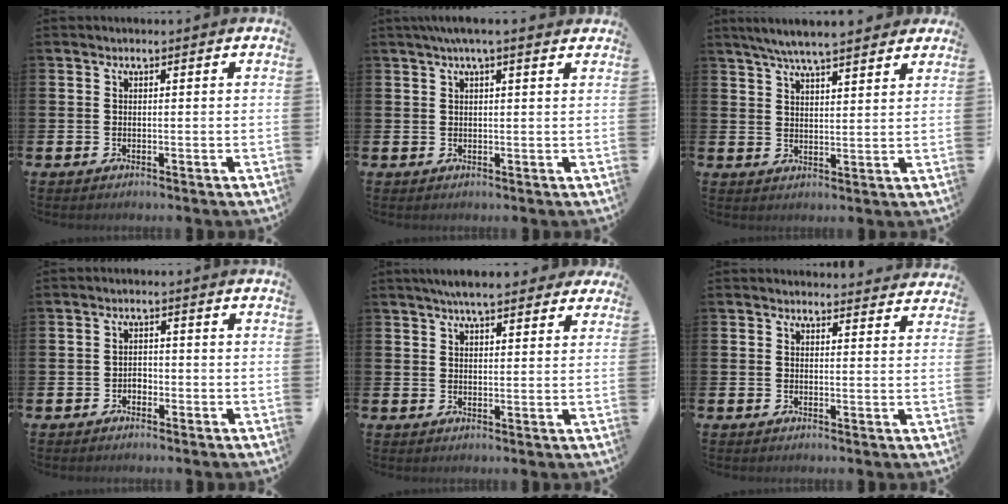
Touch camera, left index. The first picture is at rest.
{"total": 1.6, "force": [1.0, 0.0, 1.2], "torque": [-0.017, 0.000, 0.016]}
{"total": 6.0, "force": [5.6, 0.5, 2.1], "torque": [-0.046, -0.021, 0.099]}
{"total": 1.4, "force": [-0.7, 1.1, 0.4], "torque": [-0.006, 0.000, -0.018]}
{"total": 5.1, "force": [4.6, 1.1, 1.9], "torque": [-0.031, -0.015, 0.081]}
{"total": 2.3, "force": [2.3, 0.3, -0.2], "torque": [0.013, -0.017, 0.039]}